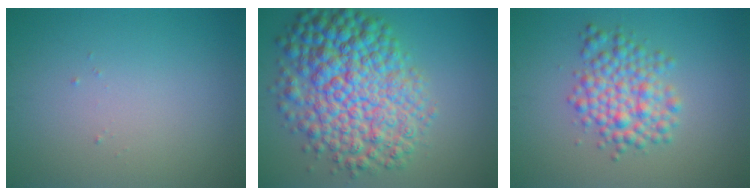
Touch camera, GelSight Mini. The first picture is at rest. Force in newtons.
{"total": 10.8, "press": 10.8, "slide": 0.2}
{"total": 4.5, "press": 4.5, "slide": 0.1}